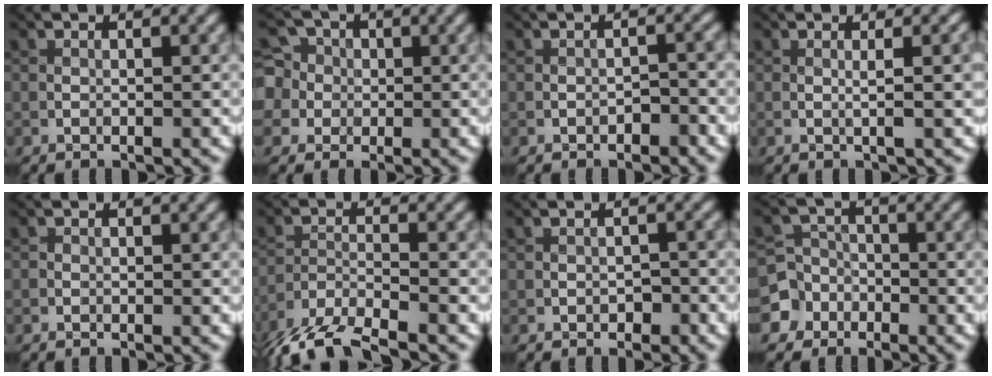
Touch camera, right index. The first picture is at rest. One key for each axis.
{"total": 7.0, "fx": 0.8, "fy": 6.4, "fz": 2.6, "tx": -0.057, "ty": 0.037, "tz": -0.031}
{"total": 0.9, "fx": -0.7, "fy": 0.4, "fz": 0.5, "tx": -0.005, "ty": 0.005, "tz": -0.009}
{"total": 2.5, "fx": 0.3, "fy": 0.3, "fz": 2.4, "tx": -0.032, "ty": 0.004, "tz": 0.002}
{"total": 0.6, "fx": -0.4, "fy": 0.4, "fz": 0.1, "tx": 0.003, "ty": -0.001, "tz": -0.008}
{"total": 6.6, "fx": -5.4, "fy": 1.6, "fz": 3.4, "tx": -0.069, "ty": -0.015, "tz": -0.105}
{"total": 0.9, "fx": -0.5, "fy": 0.6, "fz": 0.4, "tx": -0.002, "ty": 0.002, "tz": -0.005}
{"total": 5.6, "fx": -2.9, "fy": 4.8, "fz": 0.3, "tx": 0.009, "ty": 0.000, "tz": -0.081}